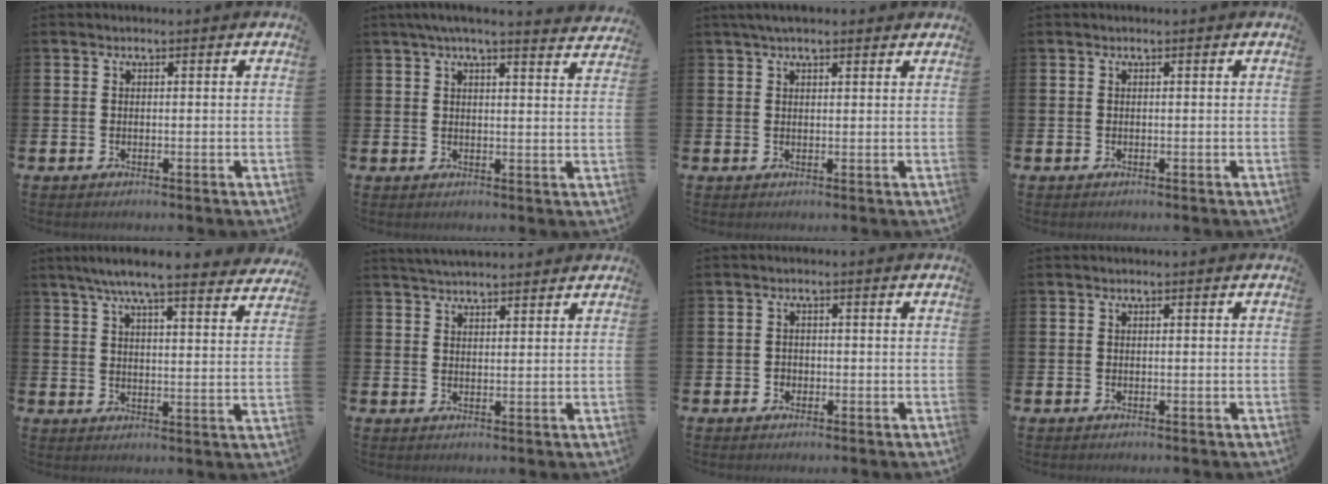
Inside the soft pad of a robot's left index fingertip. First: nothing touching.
{"total": 4.5, "force": [4.2, -0.1, 1.7], "torque": [-0.041, -0.011, 0.076]}
{"total": 2.6, "force": [2.1, 0.8, 1.3], "torque": [-0.023, 0.002, 0.037]}
{"total": 0.0}
{"total": 7.4, "force": [6.8, 0.4, 2.8], "torque": [-0.065, -0.035, 0.117]}
{"total": 3.4, "force": [3.3, 0.5, 0.6], "torque": [-0.017, -0.008, 0.060]}
{"total": 1.1, "force": [-0.4, 1.1, 0.1], "torque": [-0.001, 0.004, -0.011]}
{"total": 0.0}